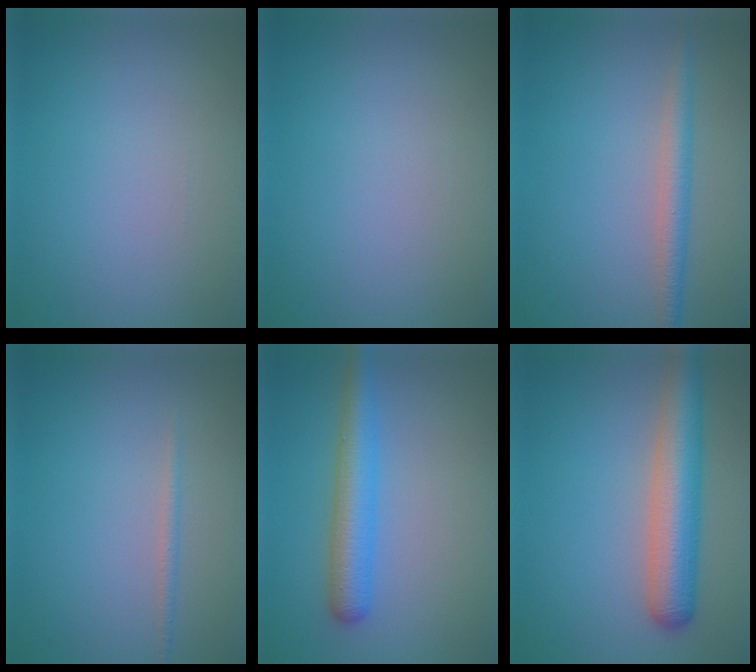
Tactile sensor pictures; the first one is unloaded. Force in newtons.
{"total": 0.0}
{"total": 2.5, "press": 2.5, "slide": 0.1}
{"total": 0.8, "press": 0.8, "slide": 0.0}
{"total": 4.1, "press": 4.1, "slide": 0.1}
{"total": 6.0, "press": 6.0, "slide": 0.3}